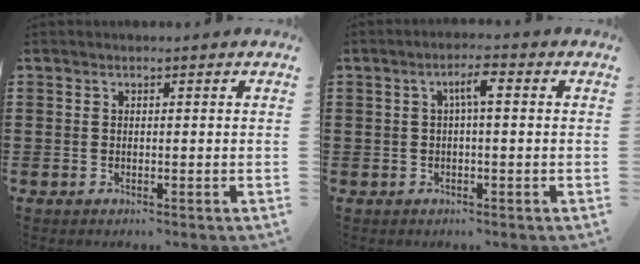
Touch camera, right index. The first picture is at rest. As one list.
[{"total": 3.2, "force": [0.2, 0.6, 3.2], "torque": [-0.061, 0.010, 0.000]}]